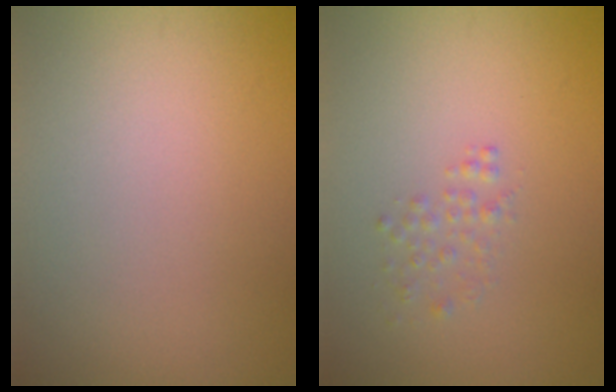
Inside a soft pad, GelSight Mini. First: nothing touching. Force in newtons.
{"total": 1.1, "press": 1.1, "slide": 0.0}